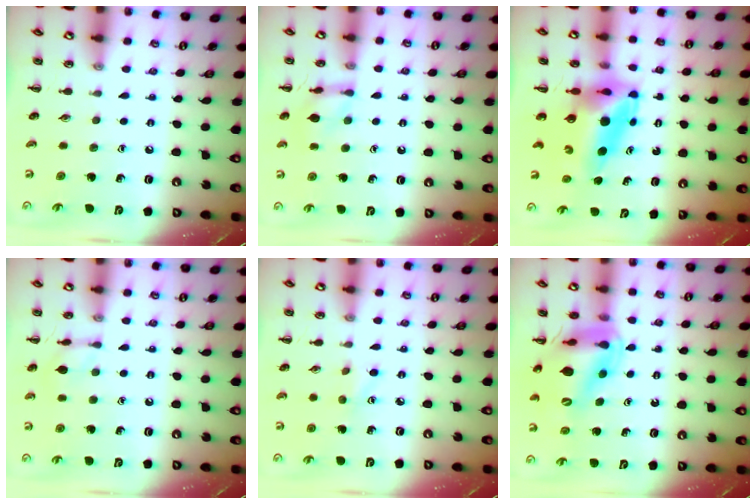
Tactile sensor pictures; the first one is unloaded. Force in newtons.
{"total": 10.4, "press": 10.4, "slide": 0.5}
{"total": 8.8, "press": 8.3, "slide": 2.9}
{"total": 7.3, "press": 7.2, "slide": 0.7}
{"total": 3.4, "press": 3.3, "slide": 1.0}
{"total": 15.6, "press": 14.9, "slide": 4.5}